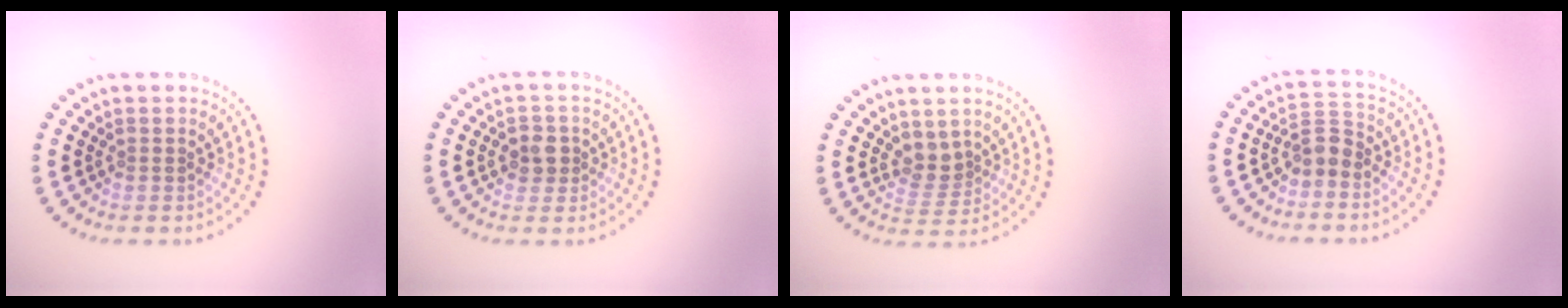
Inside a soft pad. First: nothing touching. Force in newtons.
{"total": 2.0, "press": 1.9, "slide": 0.6}
{"total": 2.3, "press": 1.8, "slide": 1.4}
{"total": 2.2, "press": 1.8, "slide": 1.3}